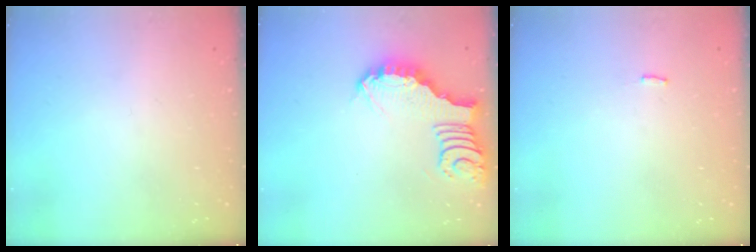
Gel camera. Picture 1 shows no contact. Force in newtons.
{"total": 3.7, "press": 3.7, "slide": 0.1}
{"total": 2.5, "press": 2.5, "slide": 0.1}